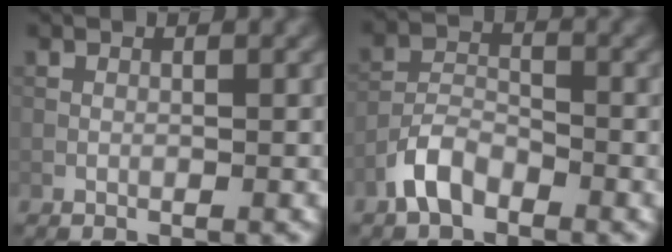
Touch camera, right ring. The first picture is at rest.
{"total": 3.7, "force": [-2.5, 1.8, 2.0], "torque": [-0.038, 0.008, -0.057]}